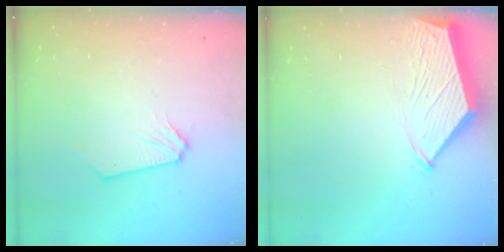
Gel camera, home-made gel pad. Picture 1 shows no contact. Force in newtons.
{"total": 2.9, "press": 2.9, "slide": 0.4}